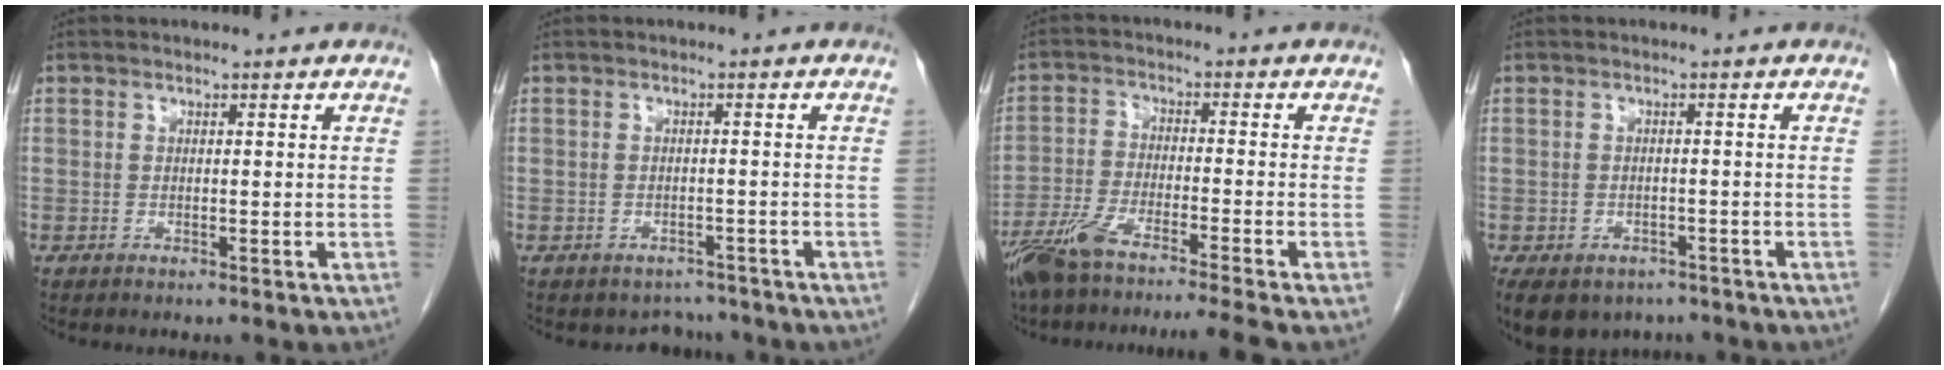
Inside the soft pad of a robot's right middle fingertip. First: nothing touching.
{"total": 3.0, "force": [-2.6, 1.5, -0.4], "torque": [0.006, 0.012, -0.034]}
{"total": 12.2, "force": [-10.0, -1.0, 6.9], "torque": [-0.117, -0.025, -0.166]}
{"total": 14.6, "force": [-8.8, 10.3, 5.5], "torque": [-0.158, -0.003, -0.104]}